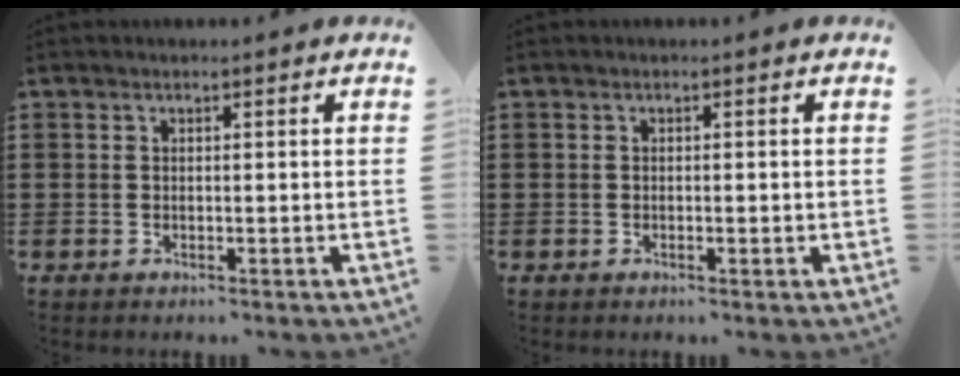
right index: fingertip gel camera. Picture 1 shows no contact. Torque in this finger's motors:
{"motor_torque": [0.00, -0.02, -0.01, 0.00]}